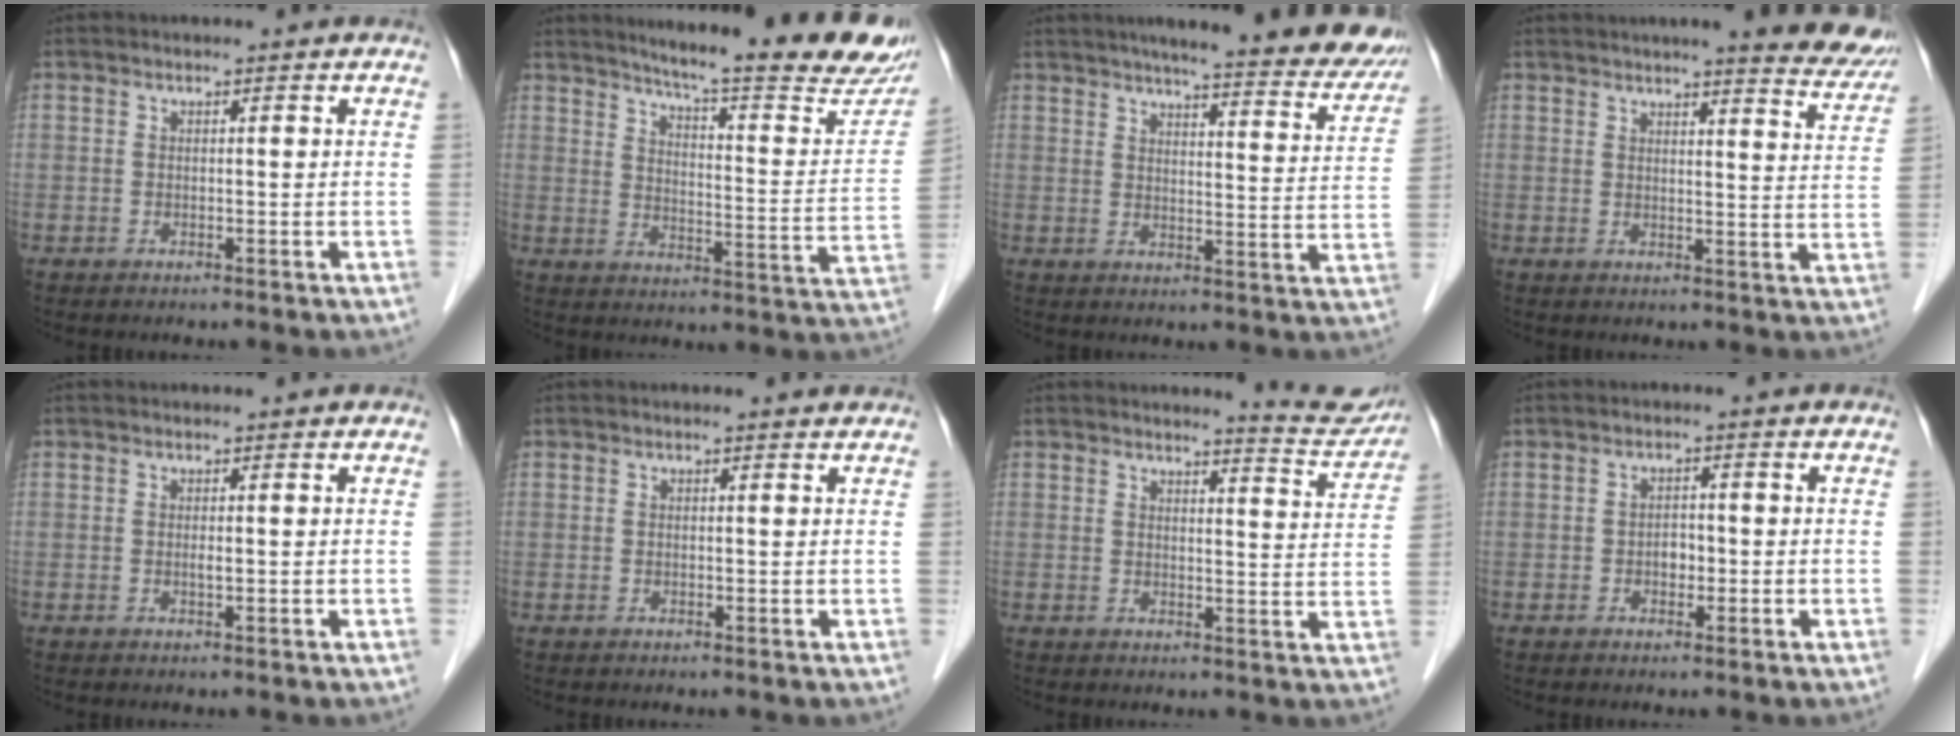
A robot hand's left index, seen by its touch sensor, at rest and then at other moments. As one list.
[{"total": 23.5, "force": [20.5, 1.5, 11.5], "torque": [-0.161, -0.072, 0.252]}, {"total": 22.7, "force": [19.9, 2.7, 10.5], "torque": [-0.135, -0.033, 0.234]}, {"total": 12.4, "force": [11.2, 0.9, 5.4], "torque": [-0.052, -0.020, 0.114]}, {"total": 0.6, "force": [0.2, 0.0, 0.5], "torque": [-0.012, 0.000, 0.004]}, {"total": 1.5, "force": [1.5, 0.0, 0.3], "torque": [-0.013, 0.003, 0.016]}, {"total": 6.5, "force": [6.5, 0.2, 0.4], "torque": [-0.008, -0.034, 0.064]}, {"total": 1.6, "force": [-0.4, 1.1, 1.0], "torque": [-0.014, 0.005, -0.007]}]